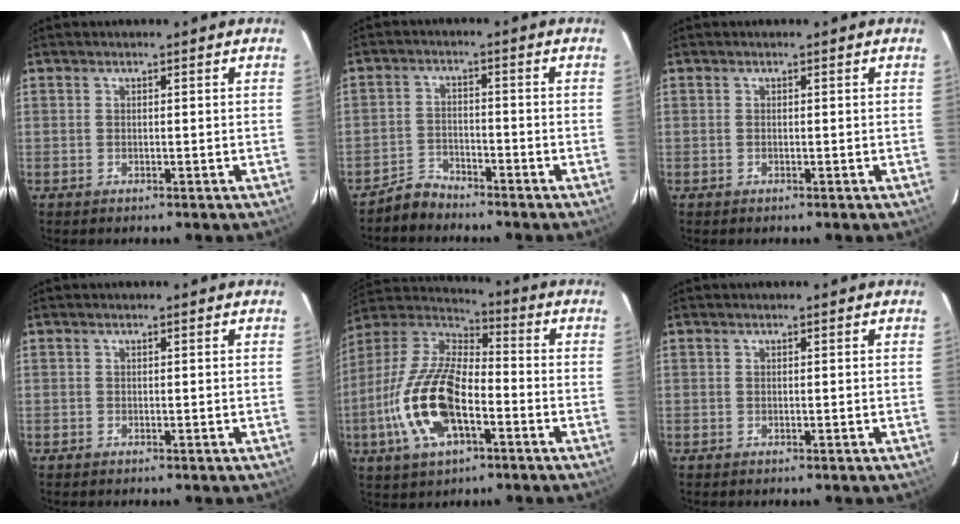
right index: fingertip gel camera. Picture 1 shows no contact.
{"total": 4.1, "force": [-3.8, 1.6, -0.3], "torque": [-0.002, 0.014, -0.070]}
{"total": 0.0}
{"total": 0.0}
{"total": 18.2, "force": [-6.0, 8.2, 15.1], "torque": [-0.324, -0.006, -0.116]}
{"total": 0.0}